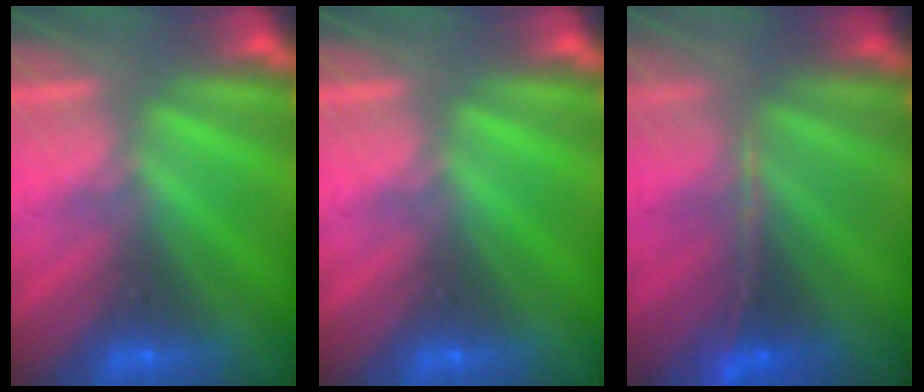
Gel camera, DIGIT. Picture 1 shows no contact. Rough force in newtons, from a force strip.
{"total": 0.0}
{"total": 1.1}